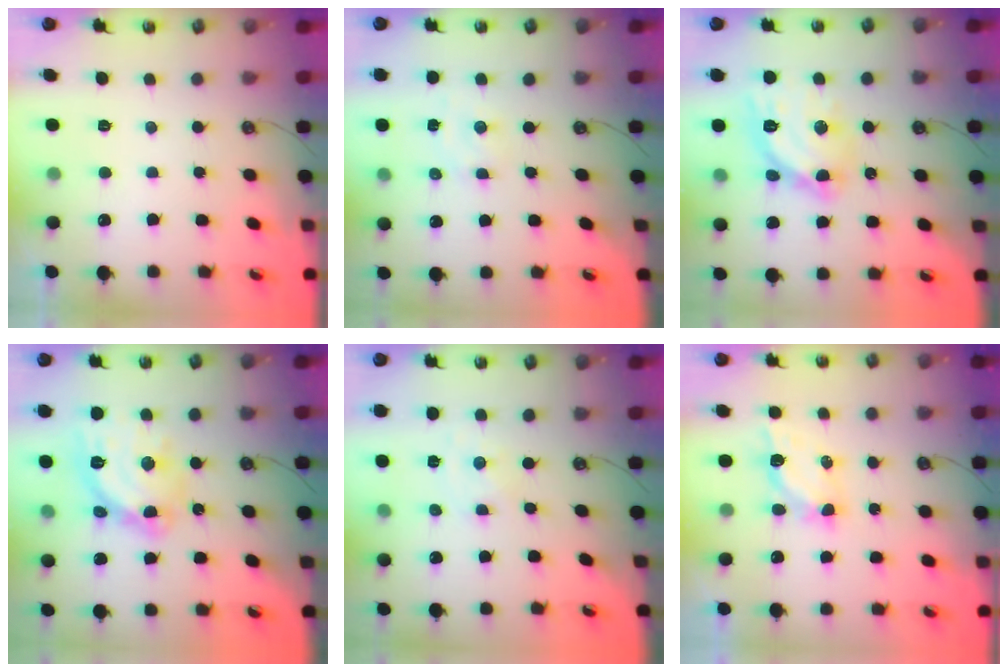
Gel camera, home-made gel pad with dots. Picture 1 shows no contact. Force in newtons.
{"total": 2.7, "press": 2.7, "slide": 0.4}
{"total": 15.0, "press": 15.0, "slide": 1.5}
{"total": 16.2, "press": 16.2, "slide": 1.7}
{"total": 0.0}
{"total": 5.0, "press": 5.0, "slide": 0.2}